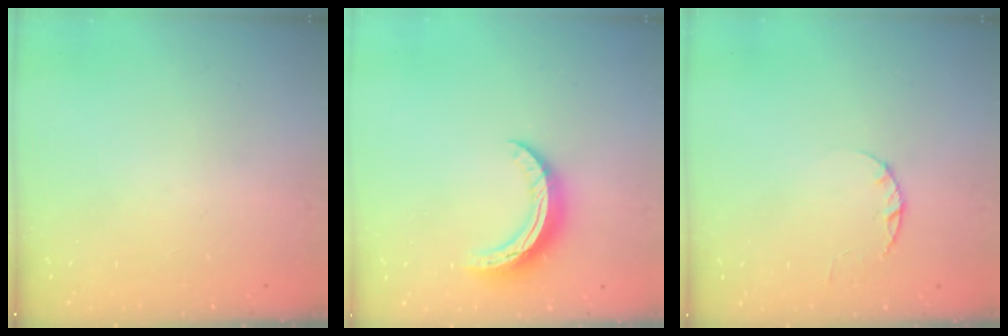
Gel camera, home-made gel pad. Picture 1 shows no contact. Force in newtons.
{"total": 10.4, "press": 10.3, "slide": 0.5}
{"total": 2.4, "press": 2.3, "slide": 0.4}